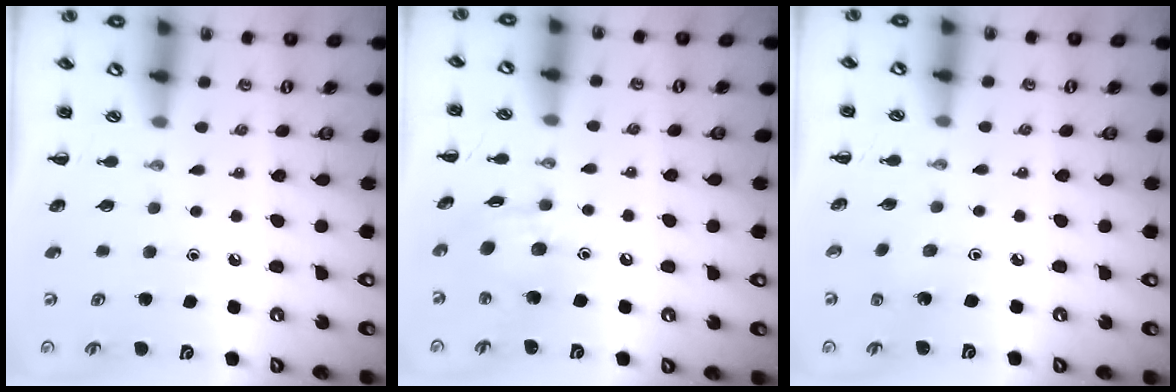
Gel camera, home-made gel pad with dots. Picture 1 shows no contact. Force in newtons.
{"total": 10.2, "press": 10.2, "slide": 1.0}
{"total": 1.1, "press": 1.0, "slide": 0.5}